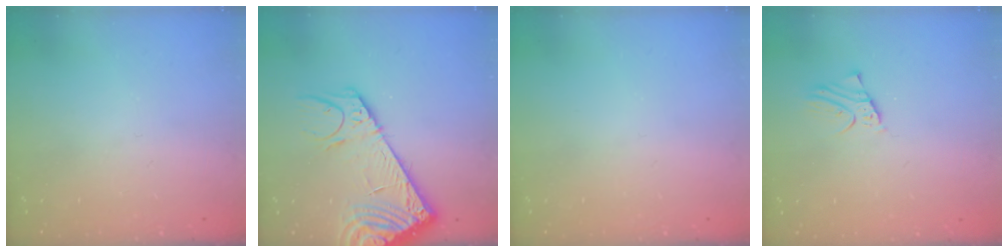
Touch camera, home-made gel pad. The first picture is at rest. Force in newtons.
{"total": 12.0, "press": 11.7, "slide": 2.4}
{"total": 0.0}
{"total": 2.0, "press": 2.0, "slide": 0.1}